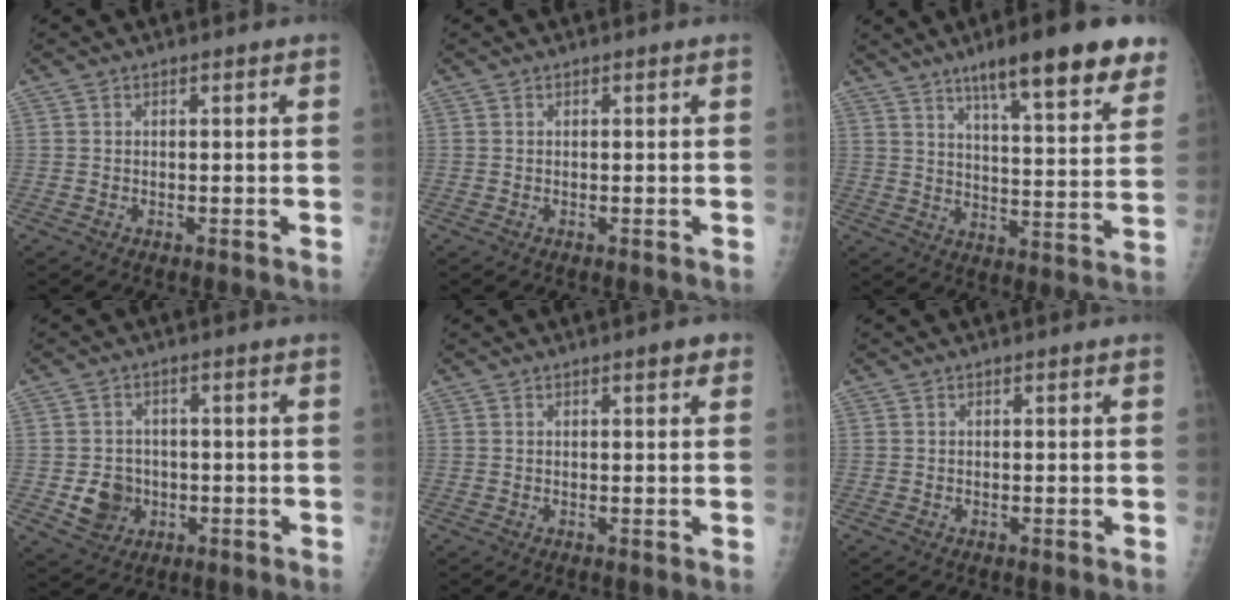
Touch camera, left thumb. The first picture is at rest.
{"total": 0.0}
{"total": 18.7, "force": [12.3, 3.7, 13.6], "torque": [-0.162, -0.050, 0.180]}
{"total": 5.9, "force": [-1.4, 5.3, 2.2], "torque": [-0.012, 0.008, -0.017]}
{"total": 2.0, "force": [1.0, 0.6, 1.5], "torque": [-0.011, 0.000, 0.011]}
{"total": 0.0}